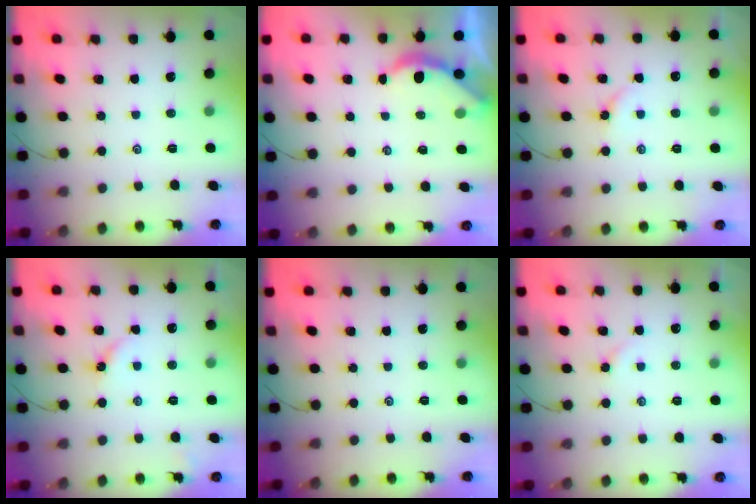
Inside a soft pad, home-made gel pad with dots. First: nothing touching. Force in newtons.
{"total": 2.9, "press": 2.9, "slide": 0.2}
{"total": 2.5, "press": 2.4, "slide": 0.6}
{"total": 3.7, "press": 3.7, "slide": 0.5}
{"total": 0.0}
{"total": 2.1, "press": 2.1, "slide": 0.4}